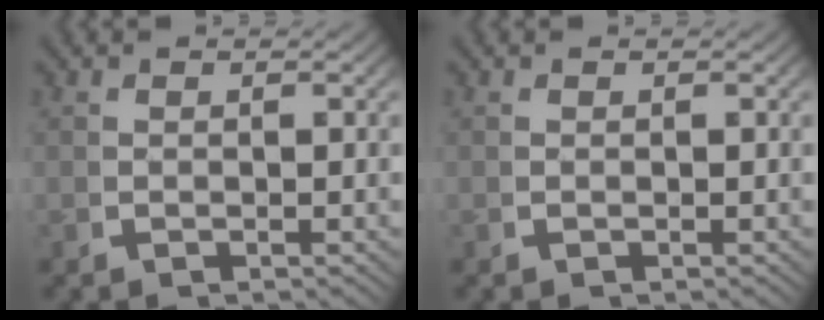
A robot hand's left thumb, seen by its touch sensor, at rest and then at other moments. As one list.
[{"total": 0.0}]